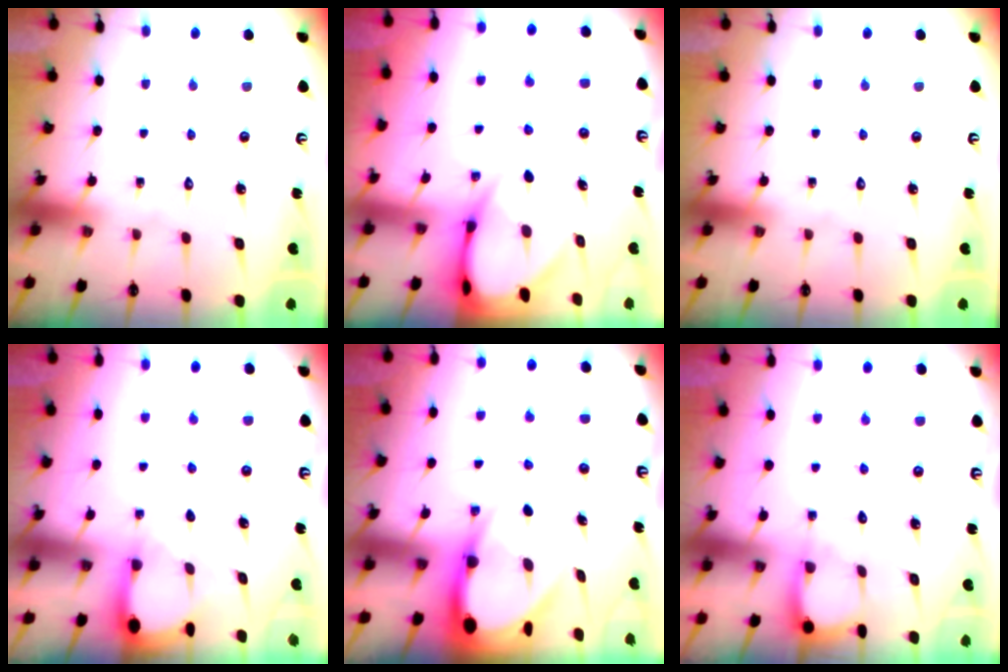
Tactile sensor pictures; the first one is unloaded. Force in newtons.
{"total": 5.4, "press": 5.4, "slide": 0.7}
{"total": 0.0}
{"total": 2.8, "press": 2.8, "slide": 0.3}
{"total": 6.7, "press": 6.6, "slide": 0.8}
{"total": 1.9, "press": 1.9, "slide": 0.2}